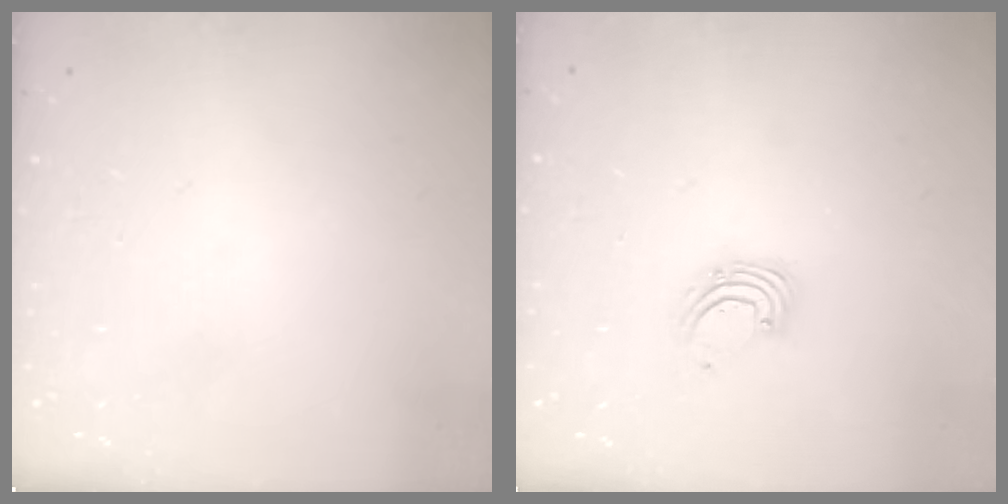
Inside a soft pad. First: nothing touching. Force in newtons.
{"total": 2.2, "press": 2.2, "slide": 0.2}